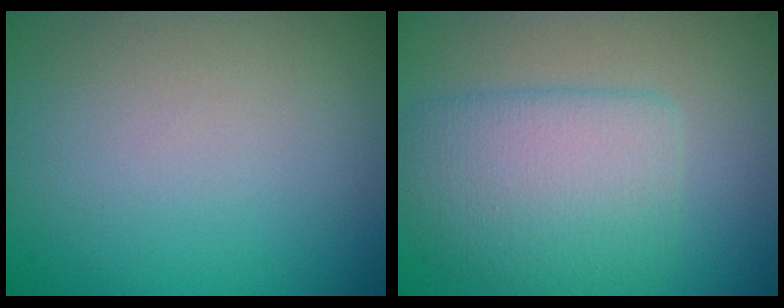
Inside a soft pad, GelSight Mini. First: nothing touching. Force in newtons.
{"total": 4.9, "press": 4.9, "slide": 0.2}